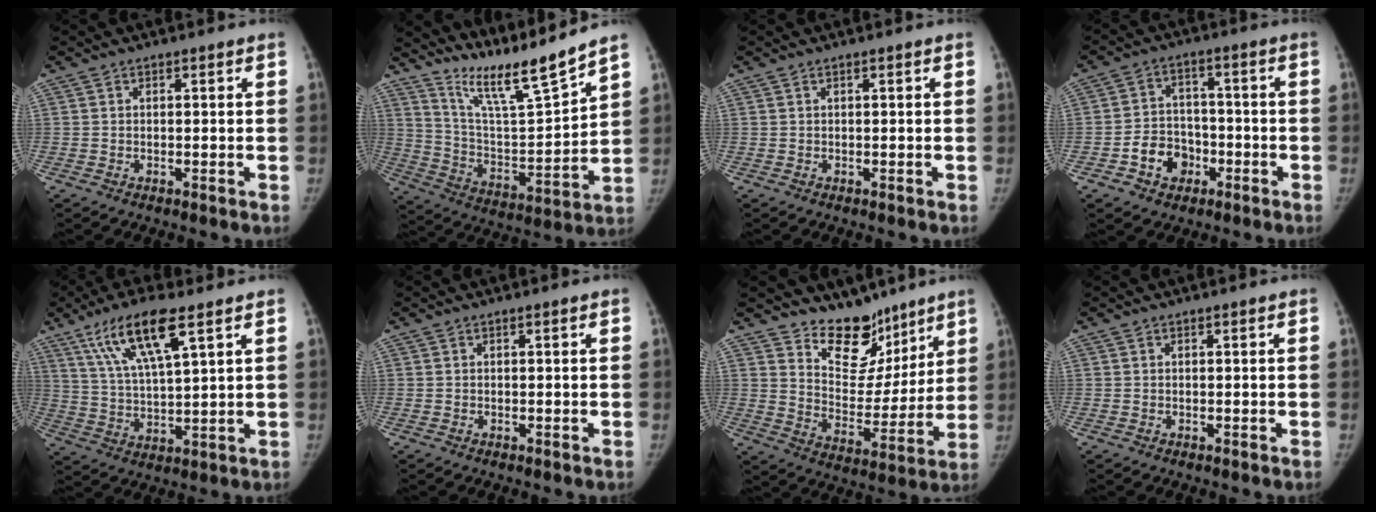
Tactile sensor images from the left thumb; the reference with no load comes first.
{"total": 14.2, "force": [12.5, -0.1, 6.7], "torque": [-0.104, -0.088, 0.234]}
{"total": 0.0}
{"total": 8.0, "force": [-3.5, 6.4, 3.3], "torque": [-0.026, 0.029, -0.058]}
{"total": 12.9, "force": [7.2, 3.0, 10.2], "torque": [-0.193, -0.020, 0.142]}
{"total": 0.0}
{"total": 13.5, "force": [10.6, 7.4, 3.8], "torque": [0.000, -0.084, 0.181]}
{"total": 0.0}